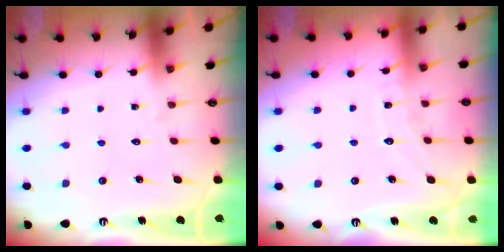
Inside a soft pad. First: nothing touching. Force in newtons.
{"total": 5.2, "press": 5.1, "slide": 0.5}